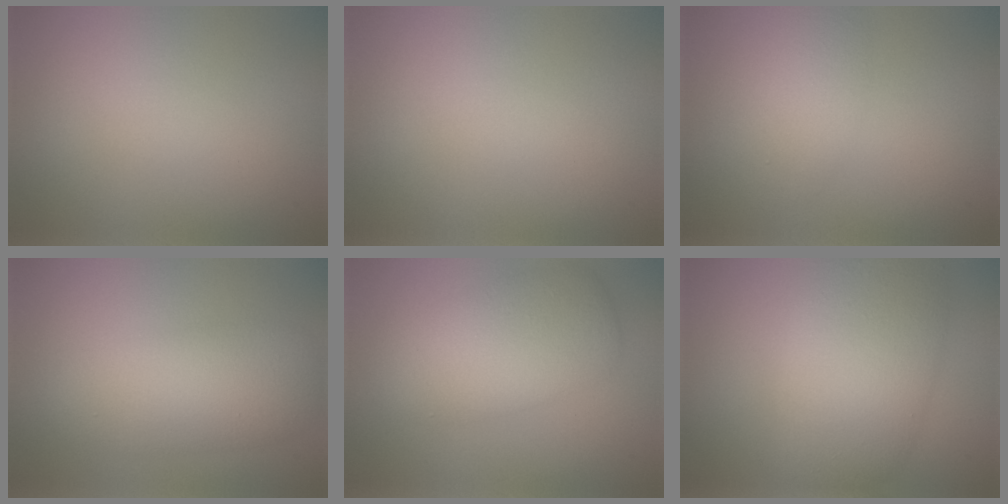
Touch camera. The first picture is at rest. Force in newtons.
{"total": 0.0}
{"total": 2.3, "press": 2.3, "slide": 0.0}
{"total": 5.4, "press": 5.4, "slide": 0.1}
{"total": 5.8, "press": 5.7, "slide": 0.3}
{"total": 8.5, "press": 8.5, "slide": 0.2}